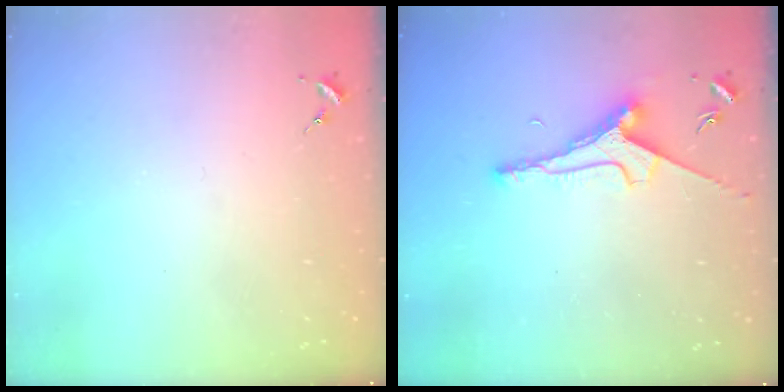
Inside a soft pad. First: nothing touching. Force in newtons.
{"total": 7.8, "press": 7.7, "slide": 1.0}